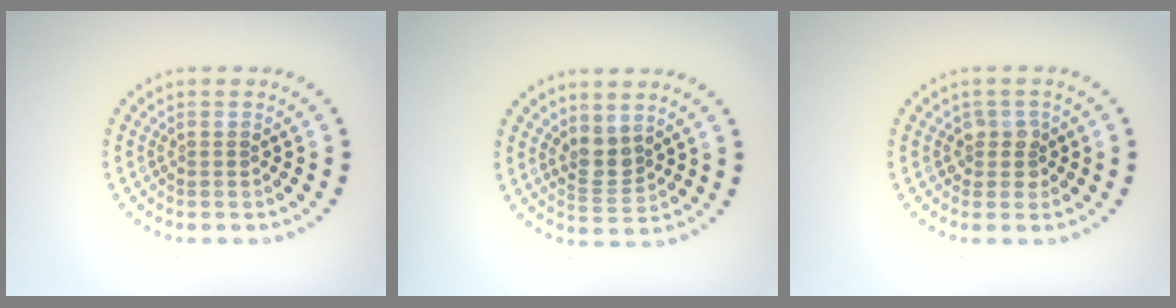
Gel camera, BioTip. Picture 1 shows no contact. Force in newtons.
{"total": 2.2, "press": 1.8, "slide": 1.3}
{"total": 1.6, "press": 1.4, "slide": 0.8}